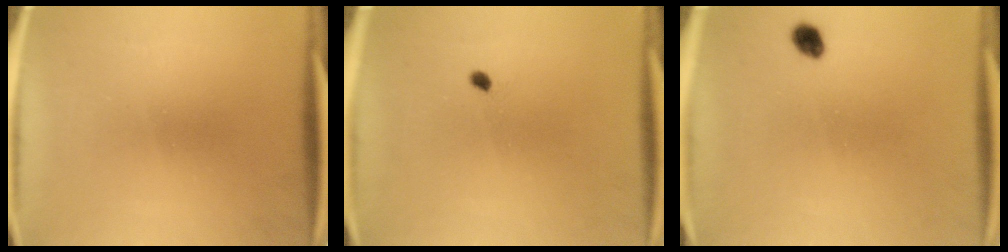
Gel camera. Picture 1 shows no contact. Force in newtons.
{"total": 0.8}
{"total": 2.0}